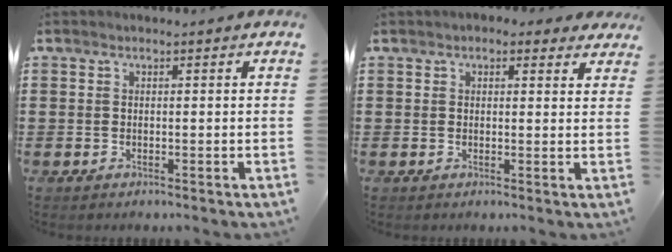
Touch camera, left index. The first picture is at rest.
{"total": 2.3, "force": [1.7, 1.5, 0.4], "torque": [-0.009, 0.003, 0.030]}